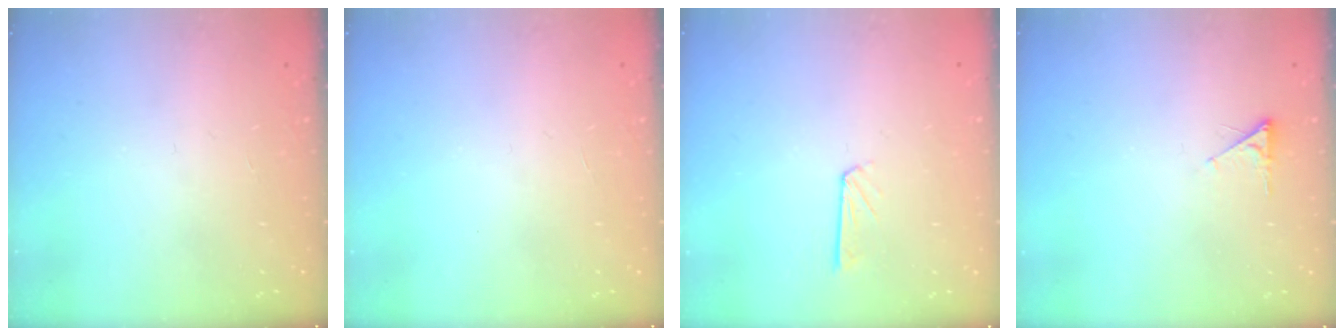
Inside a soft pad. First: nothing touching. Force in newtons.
{"total": 0.0}
{"total": 4.2, "press": 4.2, "slide": 0.3}
{"total": 1.8, "press": 1.7, "slide": 0.3}